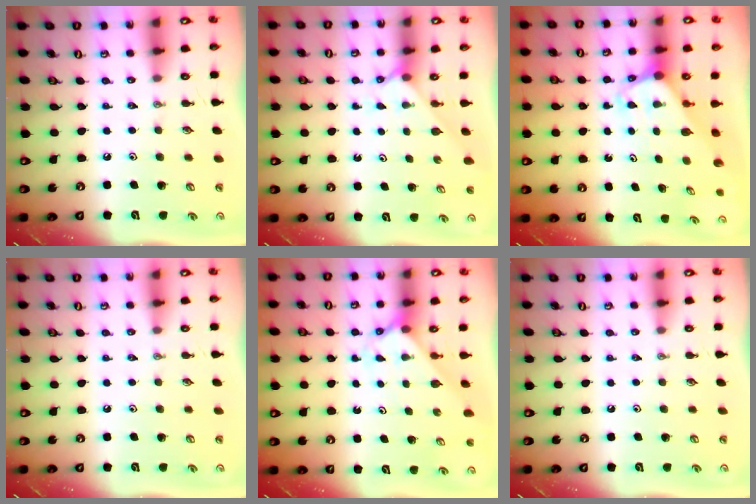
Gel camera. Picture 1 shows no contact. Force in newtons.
{"total": 2.9, "press": 2.8, "slide": 0.3}
{"total": 2.1, "press": 2.1, "slide": 0.1}
{"total": 0.0}
{"total": 2.4, "press": 2.4, "slide": 0.2}
{"total": 0.0}